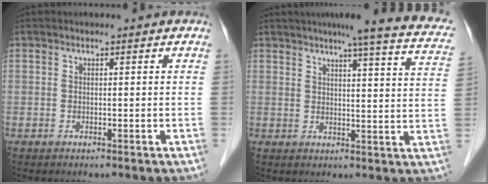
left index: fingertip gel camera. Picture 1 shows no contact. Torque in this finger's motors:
{"motor_torque": [0.08, -0.26, 0.31, 0.03]}